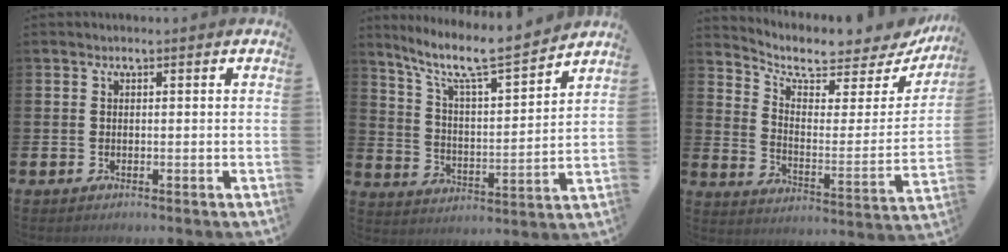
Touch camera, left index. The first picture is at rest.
{"total": 9.0, "force": [7.7, 0.8, 4.4], "torque": [-0.121, -0.052, 0.128]}
{"total": 7.1, "force": [6.4, 2.0, 2.2], "torque": [-0.064, -0.054, 0.105]}